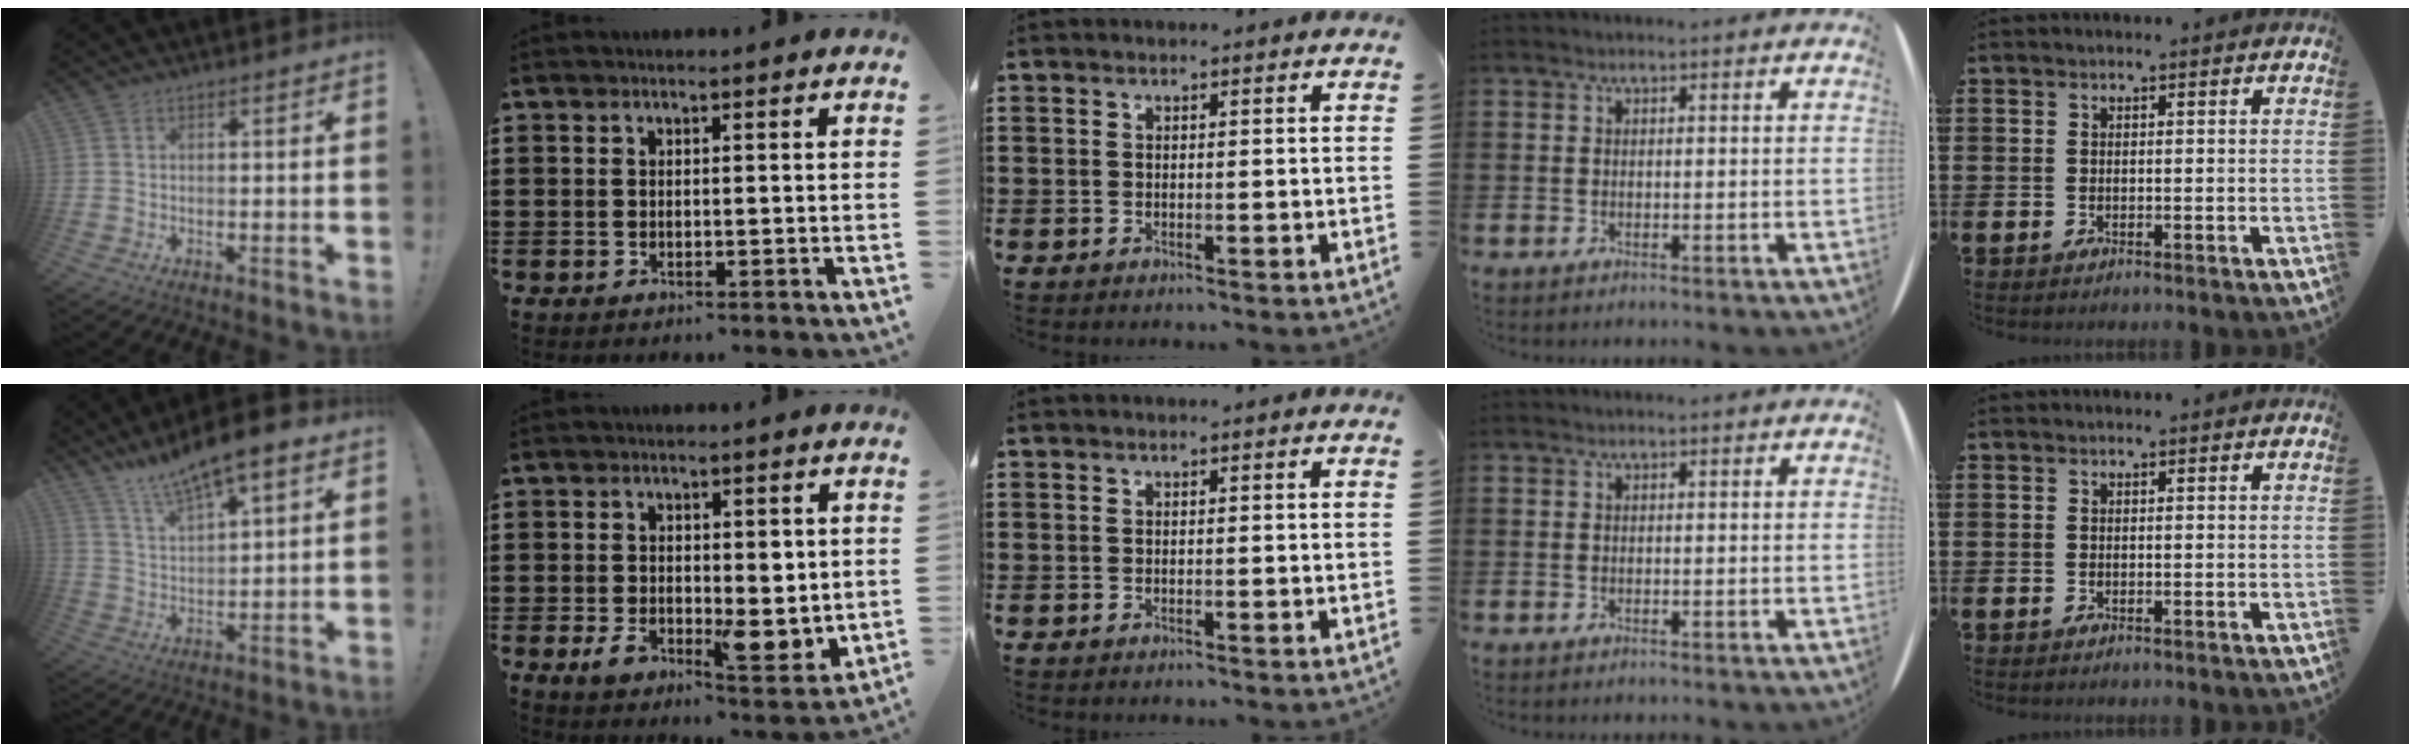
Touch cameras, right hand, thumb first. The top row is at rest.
{"thumb": {"total": 11.4, "force": [9.6, 1.9, 5.8], "torque": [-0.110, -0.065, 0.167]}, "index": {"total": 7.4, "force": [-1.0, 4.2, 5.9], "torque": [-0.086, -0.002, -0.017]}}